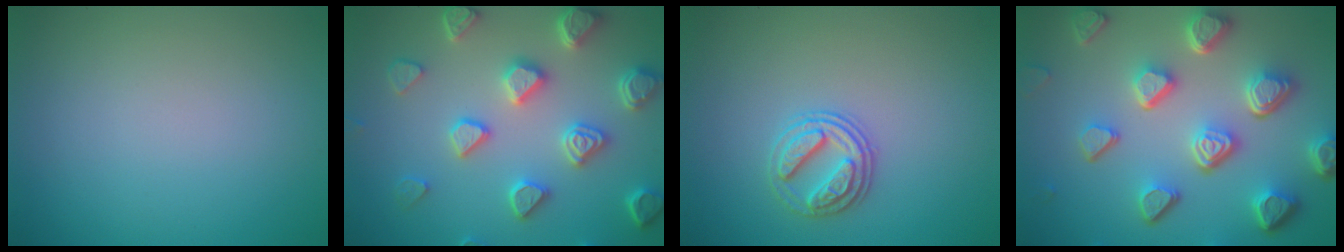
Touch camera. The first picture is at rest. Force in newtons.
{"total": 5.5, "press": 5.0, "slide": 2.4}
{"total": 2.7, "press": 2.7, "slide": 0.7}
{"total": 7.6, "press": 5.7, "slide": 5.1}